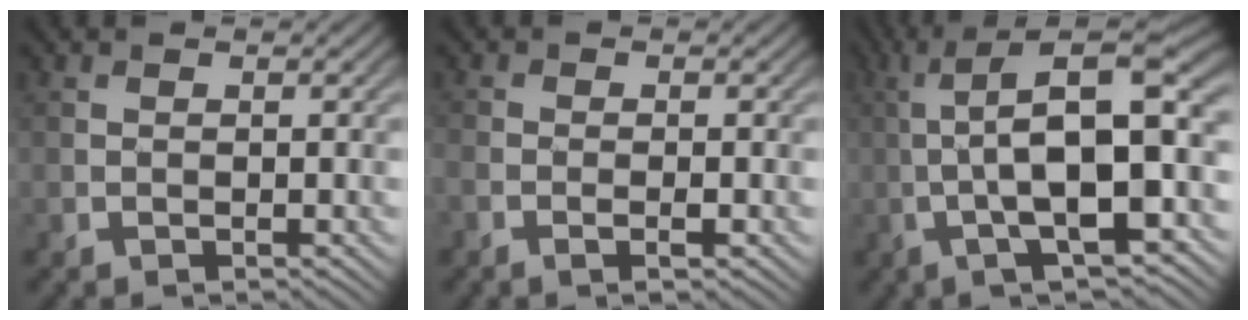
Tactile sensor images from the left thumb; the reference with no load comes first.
{"total": 2.0, "force": [-1.0, 0.6, 1.6], "torque": [-0.037, 0.000, -0.022]}
{"total": 15.8, "force": [-0.9, 4.8, 15.0], "torque": [-0.249, 0.020, -0.016]}